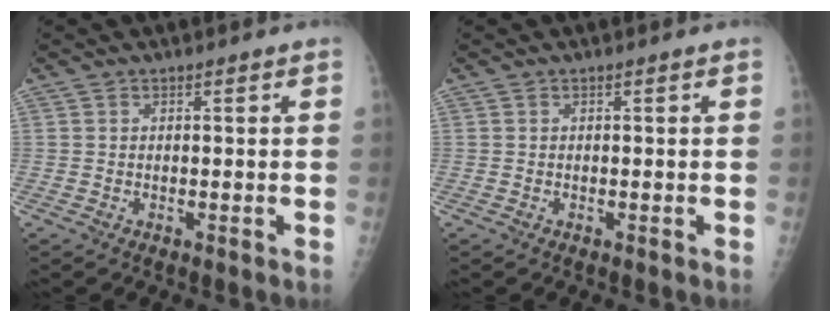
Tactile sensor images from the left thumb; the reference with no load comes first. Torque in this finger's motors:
{"motor_torque": [-0.01, 0.01, -0.07, -0.04, 0.00]}